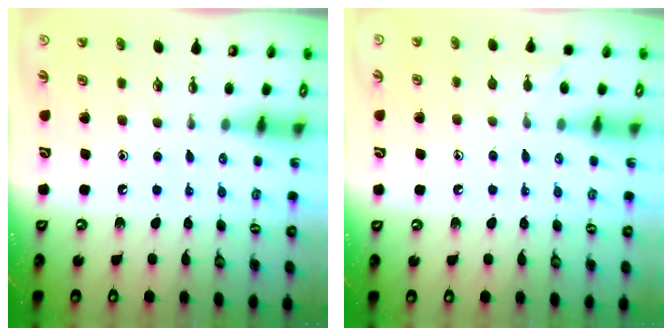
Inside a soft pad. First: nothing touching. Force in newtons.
{"total": 6.0, "press": 6.0, "slide": 0.6}